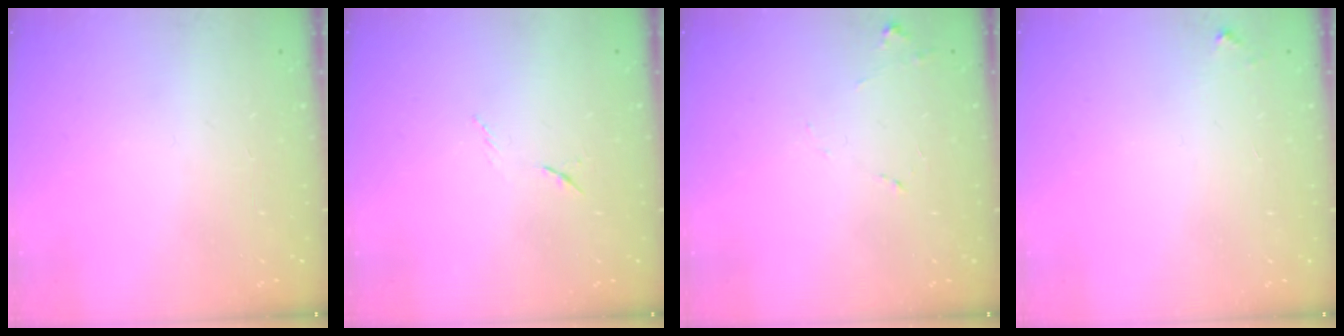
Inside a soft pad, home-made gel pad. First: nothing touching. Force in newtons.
{"total": 6.2, "press": 6.1, "slide": 0.9}
{"total": 7.6, "press": 7.6, "slide": 0.6}
{"total": 2.8, "press": 2.8, "slide": 0.2}